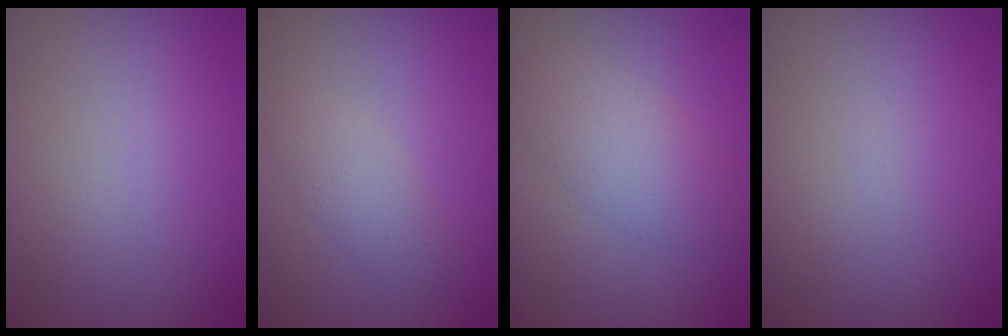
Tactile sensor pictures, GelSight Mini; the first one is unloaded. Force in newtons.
{"total": 2.0, "press": 2.0, "slide": 0.1}
{"total": 3.8, "press": 3.8, "slide": 0.2}
{"total": 0.0}